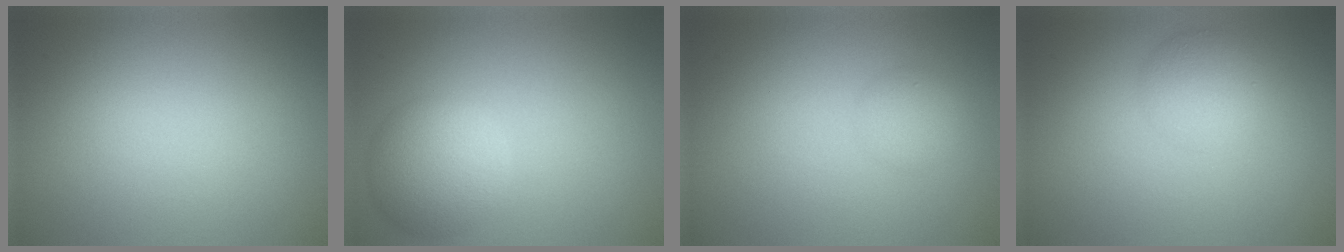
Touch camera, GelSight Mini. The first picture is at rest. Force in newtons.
{"total": 4.7, "press": 4.7, "slide": 0.1}
{"total": 1.9, "press": 1.9, "slide": 0.0}
{"total": 3.0, "press": 2.9, "slide": 0.2}